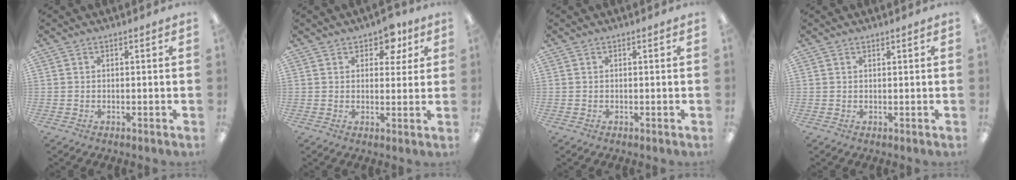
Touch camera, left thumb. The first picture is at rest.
{"total": 6.0, "force": [3.6, 3.8, 2.9], "torque": [-0.029, -0.009, 0.060]}
{"total": 0.0}
{"total": 0.7, "force": [0.6, 0.3, 0.1], "torque": [-0.003, 0.000, 0.012]}